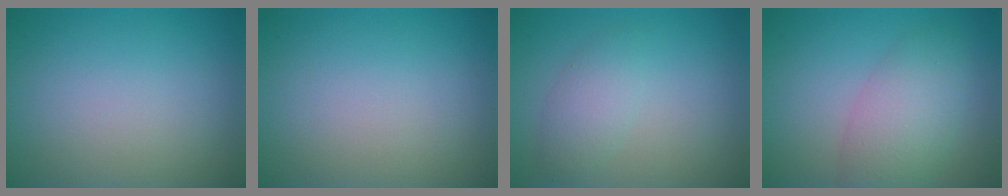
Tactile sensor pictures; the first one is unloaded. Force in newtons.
{"total": 0.0}
{"total": 2.3, "press": 2.3, "slide": 0.1}
{"total": 4.9, "press": 4.9, "slide": 0.2}